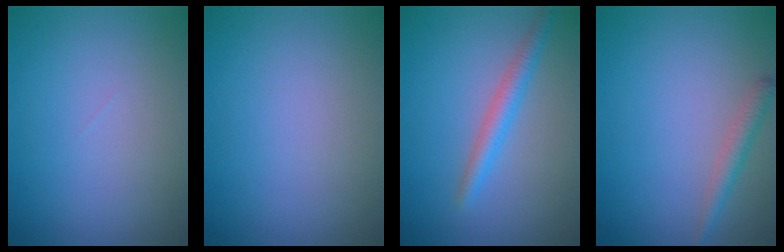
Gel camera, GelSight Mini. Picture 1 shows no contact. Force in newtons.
{"total": 0.0}
{"total": 2.4, "press": 2.4, "slide": 0.0}
{"total": 1.7, "press": 1.7, "slide": 0.1}